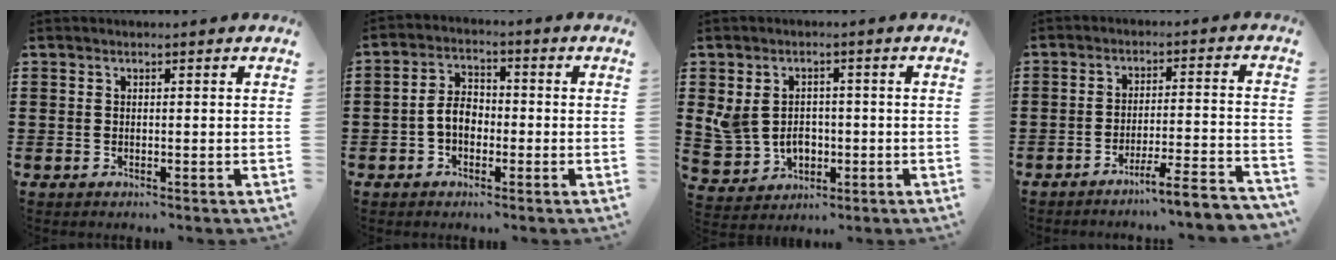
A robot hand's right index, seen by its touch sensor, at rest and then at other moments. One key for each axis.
{"total": 4.5, "fx": -1.2, "fy": 2.9, "fz": 3.2, "tx": -0.075, "ty": 0.005, "tz": -0.028}
{"total": 5.6, "fx": -0.1, "fy": 4.8, "fz": 2.9, "tx": -0.081, "ty": 0.011, "tz": -0.003}
{"total": 5.6, "fx": -4.8, "fy": -0.3, "fz": 2.8, "tx": -0.047, "ty": -0.015, "tz": -0.092}